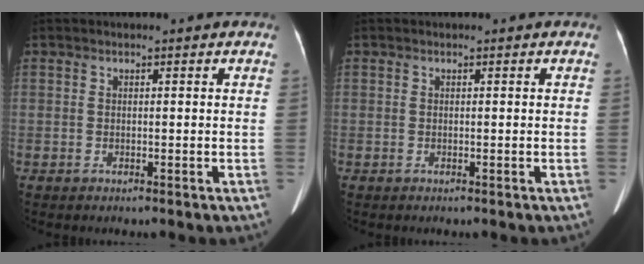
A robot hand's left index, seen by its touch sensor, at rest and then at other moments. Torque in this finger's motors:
{"motor_torque": [0.00, 0.00, 0.00, 0.00]}